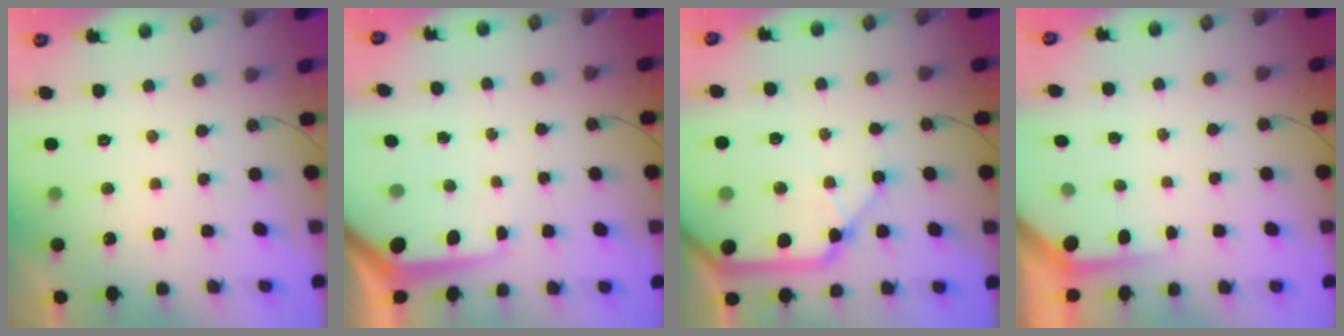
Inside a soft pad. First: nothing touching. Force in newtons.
{"total": 7.9, "press": 7.8, "slide": 1.0}
{"total": 19.2, "press": 19.0, "slide": 3.0}
{"total": 3.6, "press": 3.6, "slide": 0.3}